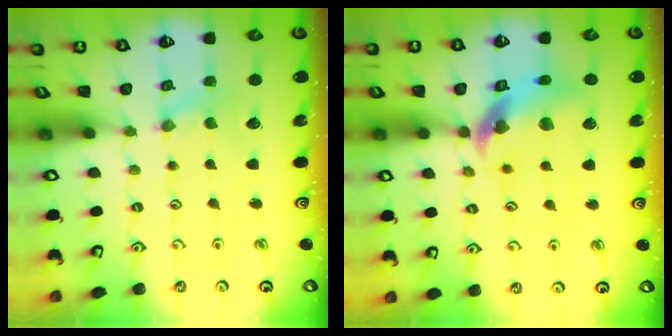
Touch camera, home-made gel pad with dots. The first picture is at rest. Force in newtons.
{"total": 11.7, "press": 11.6, "slide": 1.5}